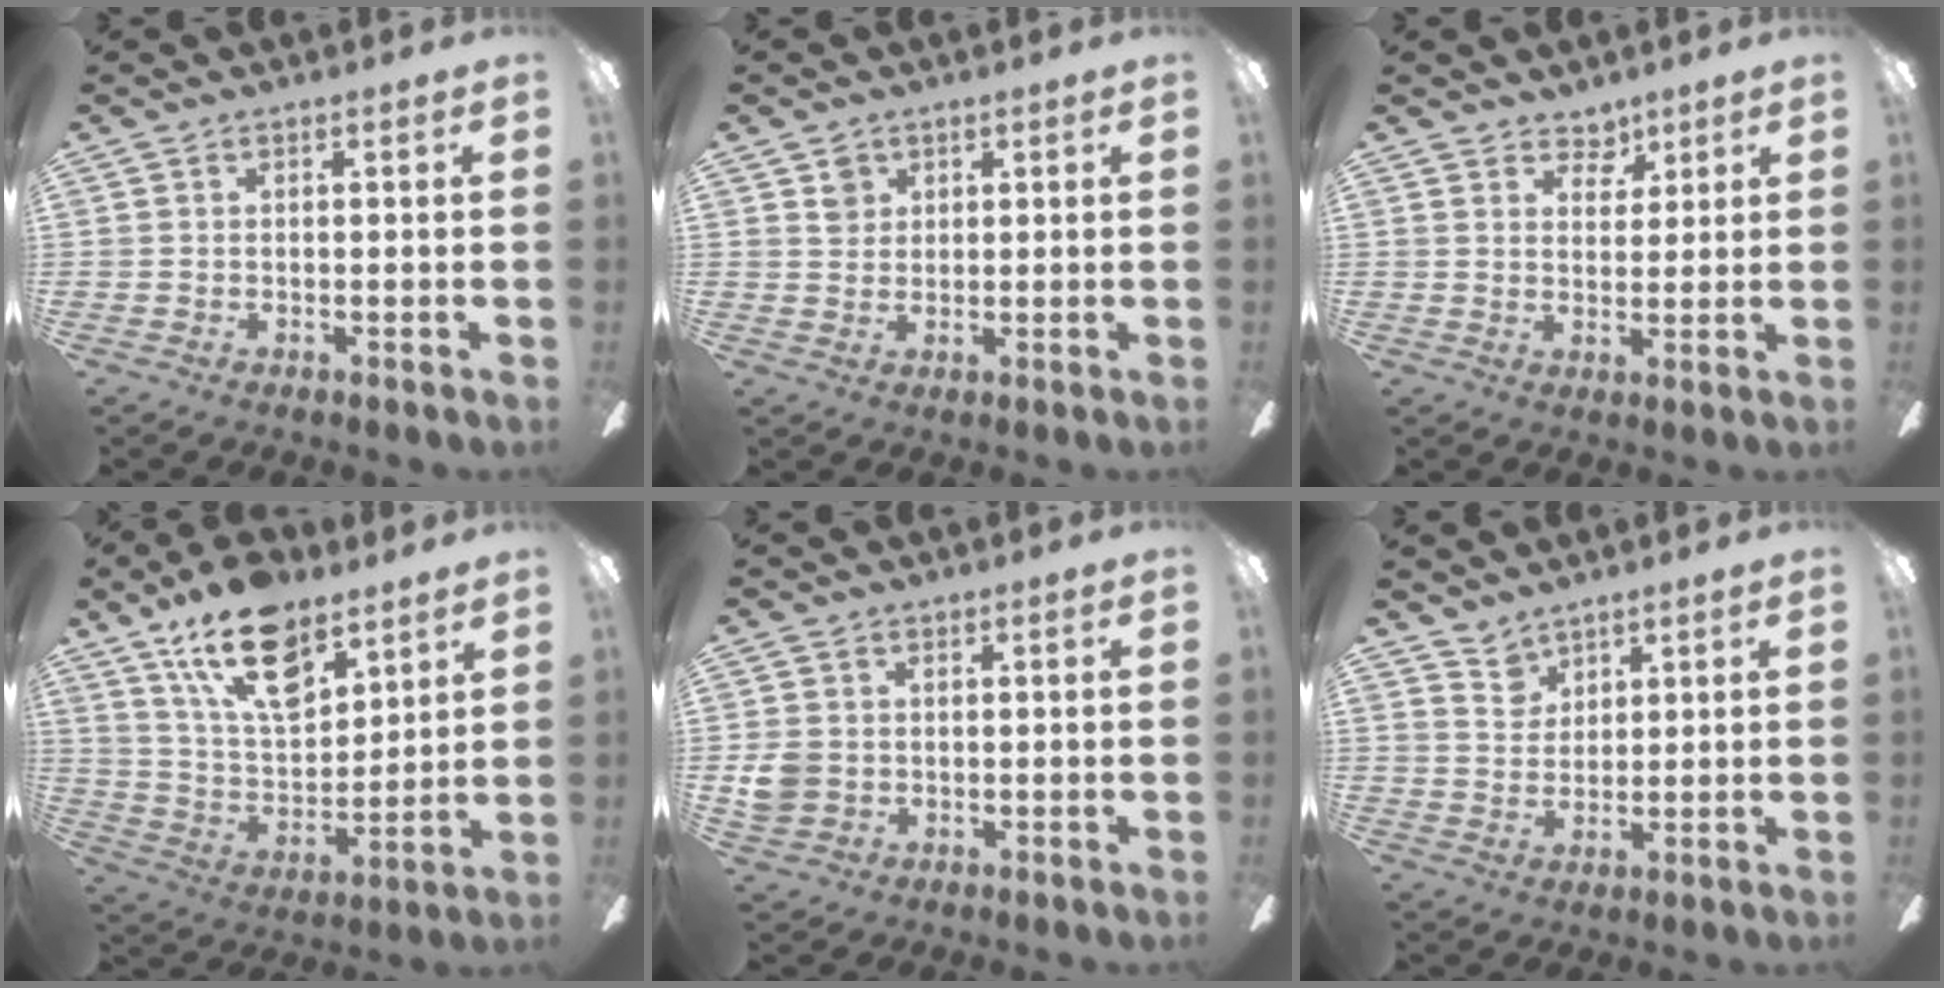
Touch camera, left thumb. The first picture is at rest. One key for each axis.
{"total": 3.2, "fx": 1.9, "fy": 2.5, "fz": 0.9, "tx": -0.008, "ty": -0.004, "tz": 0.033}
{"total": 4.4, "fx": 3.5, "fy": 2.6, "fz": 0.7, "tx": -0.004, "ty": -0.021, "tz": 0.061}
{"total": 18.5, "fx": 11.6, "fy": 9.4, "fz": 11.1, "tx": -0.190, "ty": -0.052, "tz": 0.207}
{"total": 5.0, "fx": 0.1, "fy": 4.6, "fz": 2.1, "tx": -0.032, "ty": 0.005, "tz": 0.005}
{"total": 4.3, "fx": 3.6, "fy": 2.3, "fz": 0.4, "tx": -0.002, "ty": -0.018, "tz": 0.067}